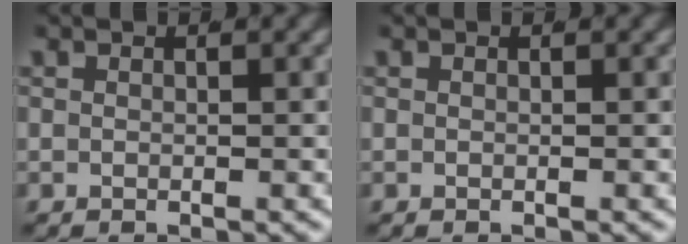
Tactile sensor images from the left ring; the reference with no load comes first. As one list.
[{"total": 0.0}]